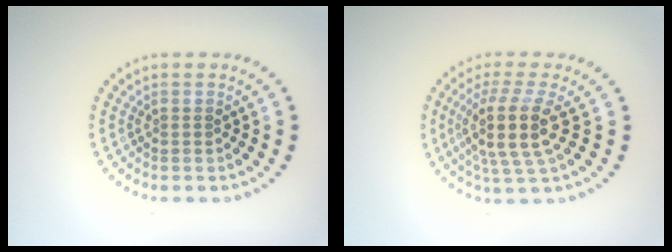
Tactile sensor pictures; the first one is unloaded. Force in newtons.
{"total": 4.7, "press": 3.8, "slide": 2.8}